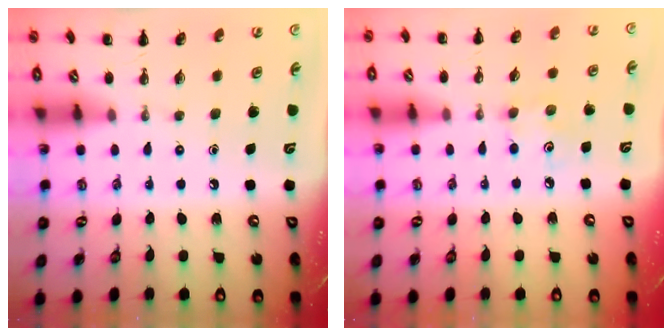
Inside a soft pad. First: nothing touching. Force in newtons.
{"total": 3.9, "press": 3.8, "slide": 0.9}